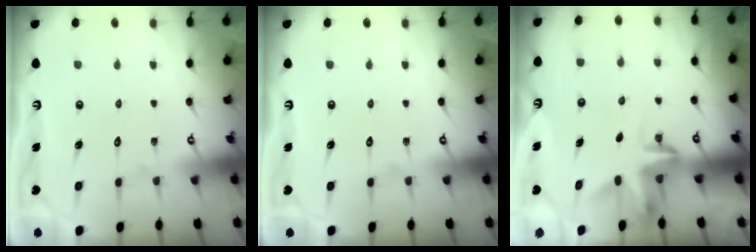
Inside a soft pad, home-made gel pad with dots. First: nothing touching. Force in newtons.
{"total": 0.0}
{"total": 3.5, "press": 3.5, "slide": 0.2}